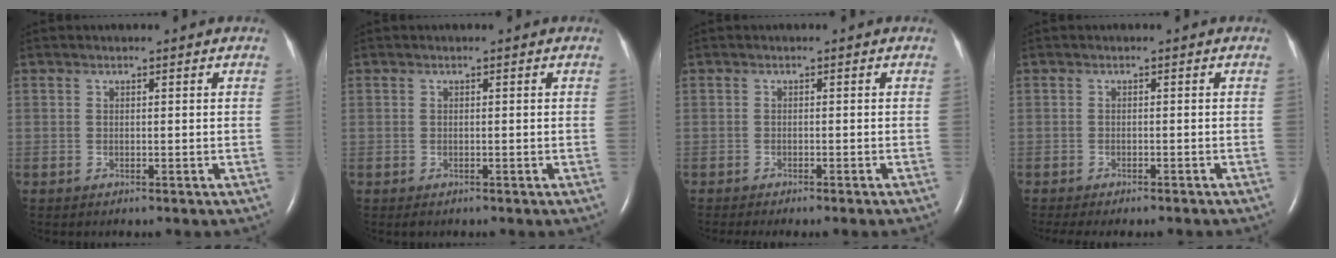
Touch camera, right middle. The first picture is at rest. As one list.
[{"total": 0.0}, {"total": 3.5, "force": [-2.9, -0.3, 1.8], "torque": [-0.020, -0.001, -0.036]}, {"total": 7.2, "force": [-6.3, 1.1, 3.3], "torque": [-0.037, -0.004, -0.081]}]